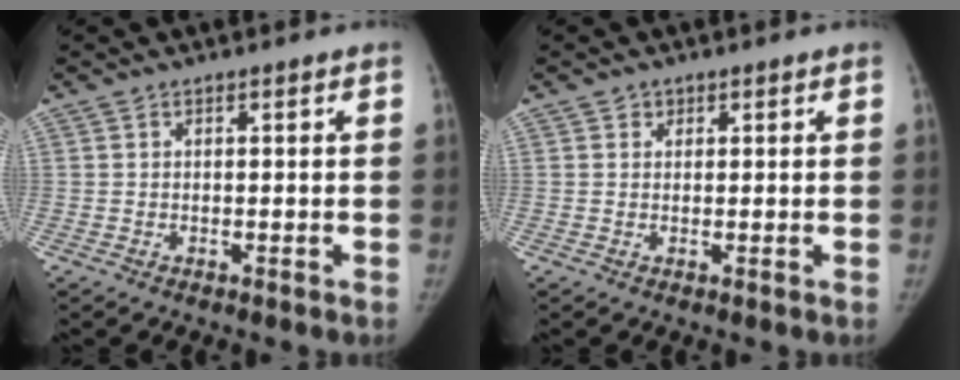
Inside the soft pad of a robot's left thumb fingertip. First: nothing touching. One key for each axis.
{"total": 1.0, "fx": 0.5, "fy": 0.8, "fz": 0.1, "tx": 0.009, "ty": -0.002, "tz": 0.005}